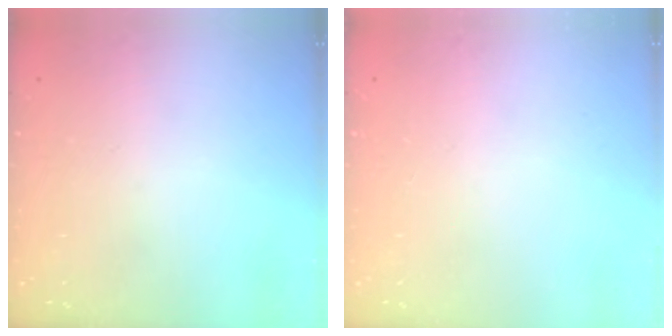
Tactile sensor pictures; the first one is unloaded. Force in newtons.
{"total": 0.0}